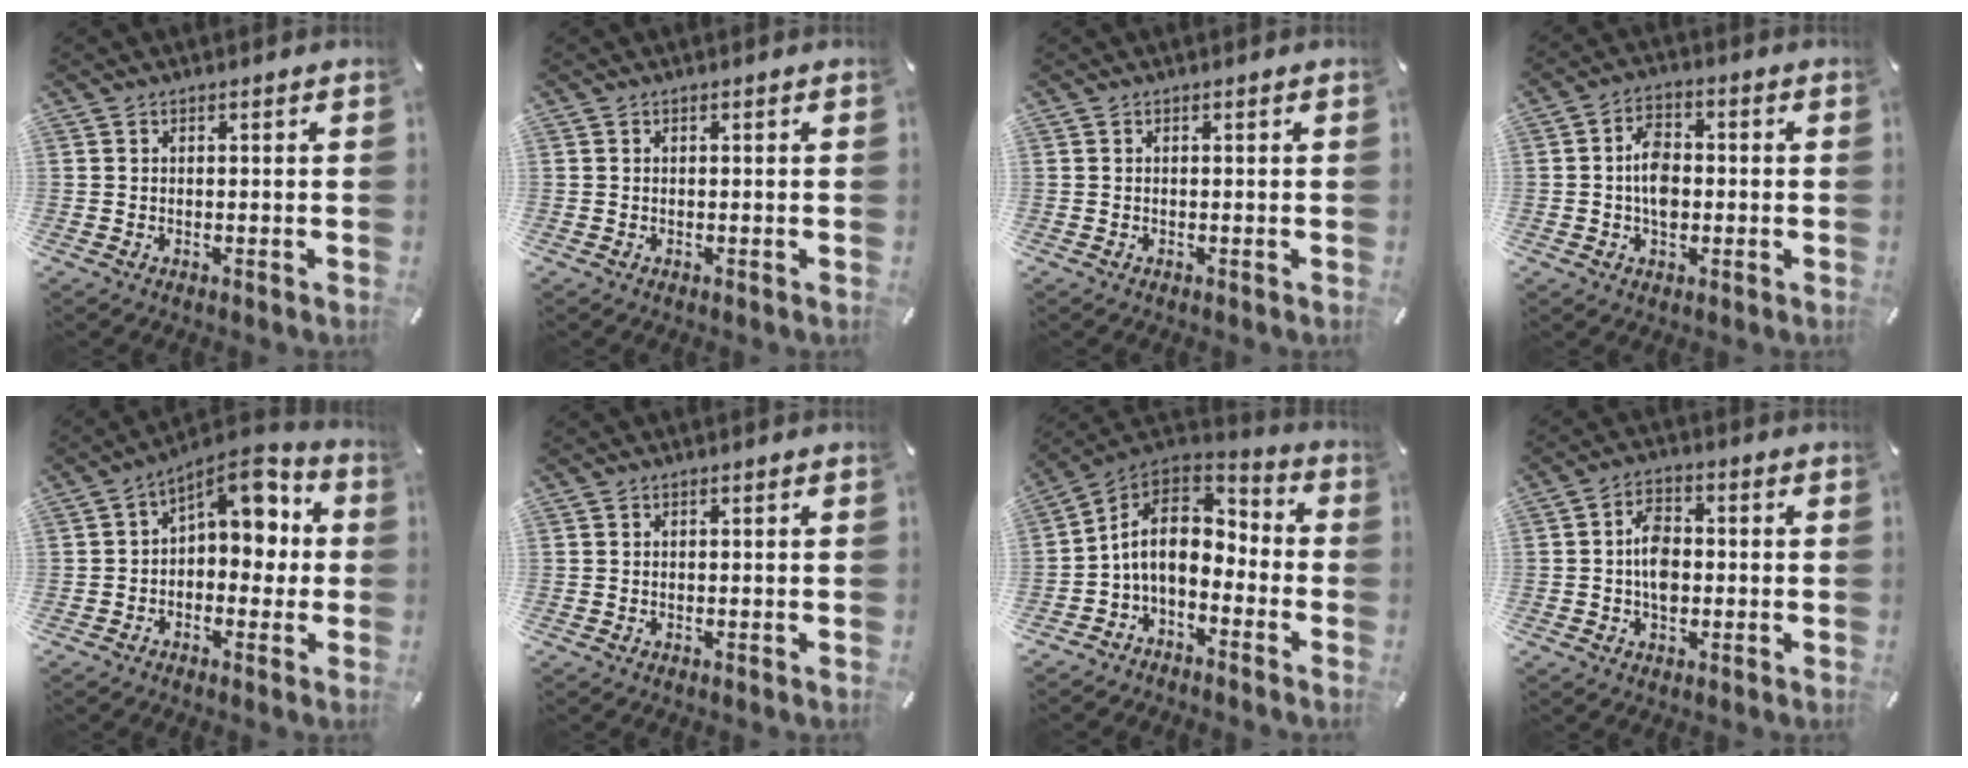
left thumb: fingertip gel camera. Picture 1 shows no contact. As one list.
[{"total": 0.0}, {"total": 0.0}, {"total": 6.9, "force": [-0.7, 4.6, 5.1], "torque": [-0.088, 0.005, -0.017]}, {"total": 8.9, "force": [4.4, 5.0, 5.9], "torque": [-0.077, -0.041, 0.071]}, {"total": 0.0}, {"total": 10.8, "force": [-1.7, 7.6, 7.5], "torque": [-0.156, 0.013, -0.029]}, {"total": 6.8, "force": [-0.7, 4.5, 5.1], "torque": [-0.081, 0.007, -0.015]}]